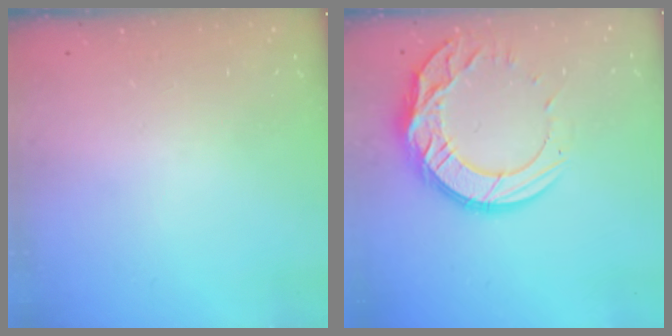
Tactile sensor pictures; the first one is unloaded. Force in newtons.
{"total": 15.5, "press": 15.5, "slide": 1.1}